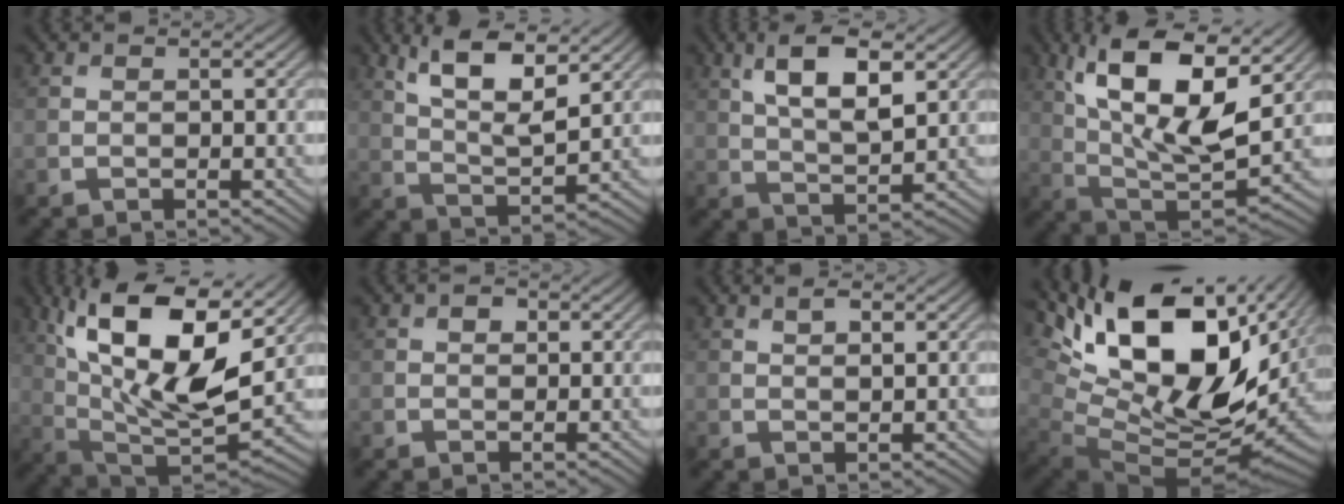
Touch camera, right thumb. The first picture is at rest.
{"total": 9.9, "force": [5.7, 3.4, 7.4], "torque": [-0.143, -0.001, 0.104]}
{"total": 8.8, "force": [3.8, 3.2, 7.2], "torque": [-0.140, 0.007, 0.071]}
{"total": 16.9, "force": [7.1, 6.7, 13.8], "torque": [-0.252, 0.013, 0.115]}
{"total": 18.6, "force": [7.6, 7.1, 15.4], "torque": [-0.288, 0.017, 0.126]}
{"total": 1.4, "force": [0.6, 1.0, 0.8], "torque": [-0.012, 0.001, 0.008]}
{"total": 2.2, "force": [1.2, 0.7, 1.6], "torque": [-0.029, -0.003, 0.025]}
{"total": 18.1, "force": [5.9, 9.0, 14.6], "torque": [-0.284, -0.007, 0.110]}